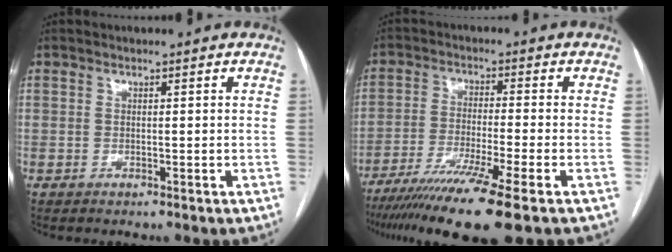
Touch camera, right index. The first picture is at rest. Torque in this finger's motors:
{"motor_torque": [1.18, -0.96, 0.76, 0.21]}